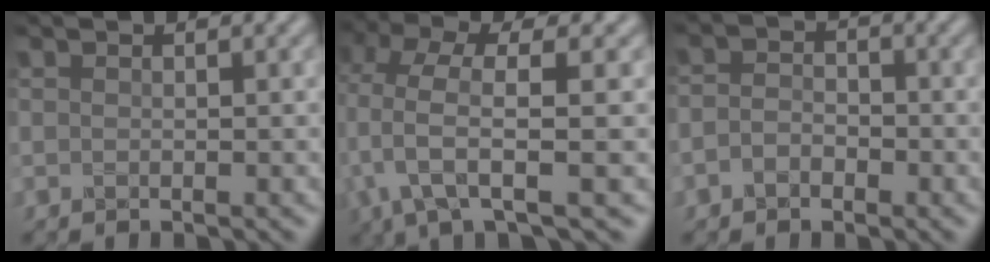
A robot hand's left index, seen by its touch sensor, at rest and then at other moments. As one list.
[{"total": 6.4, "force": [0.4, 1.9, 6.1], "torque": [-0.126, 0.003, 0.002]}, {"total": 1.8, "force": [-0.9, 1.3, 0.7], "torque": [-0.017, 0.006, -0.023]}]